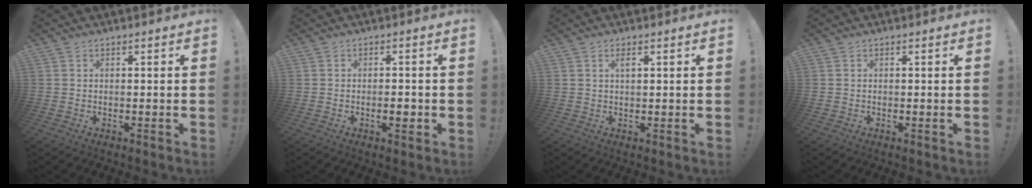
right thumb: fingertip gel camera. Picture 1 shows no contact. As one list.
[{"total": 3.2, "force": [-1.0, 1.1, 2.8], "torque": [-0.031, 0.000, -0.020]}, {"total": 1.8, "force": [0.8, 0.6, 1.5], "torque": [-0.031, 0.003, 0.012]}, {"total": 0.0}]